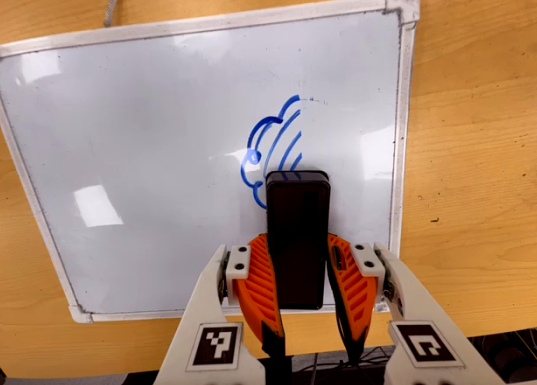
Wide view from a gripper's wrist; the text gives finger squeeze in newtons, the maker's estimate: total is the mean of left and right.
{"total": 8.5, "left": 5.9, "right": 11.0}